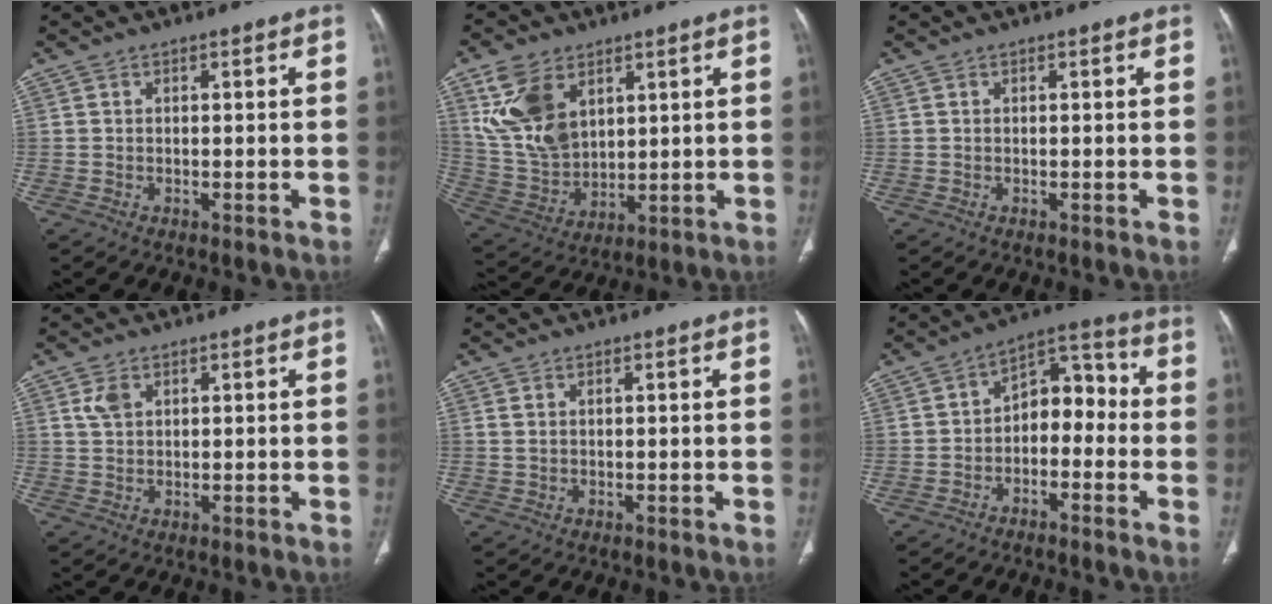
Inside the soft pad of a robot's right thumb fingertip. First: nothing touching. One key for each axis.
{"total": 13.9, "fx": 6.1, "fy": 8.8, "fz": 8.8, "tx": -0.161, "ty": -0.022, "tz": 0.139}
{"total": 0.0}
{"total": 2.7, "fx": 1.3, "fy": 1.7, "fz": 1.7, "tx": -0.031, "ty": 0.002, "tz": 0.032}
{"total": 0.9, "fx": 0.4, "fy": 0.5, "fz": 0.7, "tx": -0.018, "ty": 0.009, "tz": 0.015}
{"total": 9.0, "fx": -2.0, "fy": 6.1, "fz": 6.4, "tx": -0.059, "ty": 0.051, "tz": -0.045}